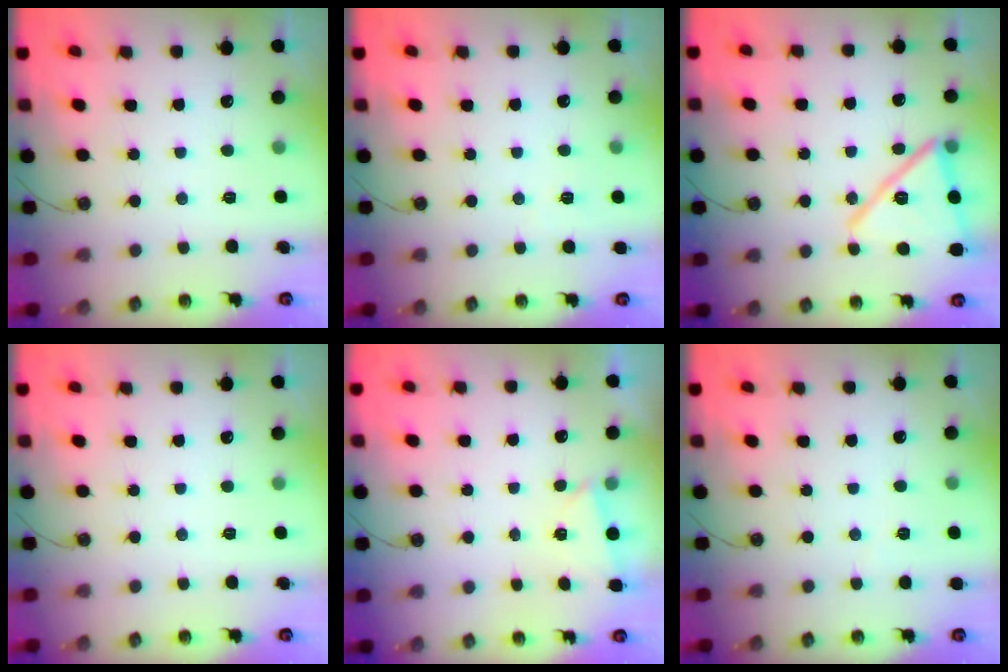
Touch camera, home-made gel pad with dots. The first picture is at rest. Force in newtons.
{"total": 2.8, "press": 2.0, "slide": 2.0}
{"total": 17.3, "press": 16.8, "slide": 4.0}
{"total": 0.0}
{"total": 0.6, "press": 0.0, "slide": 0.6}
{"total": 1.6, "press": 1.4, "slide": 0.6}